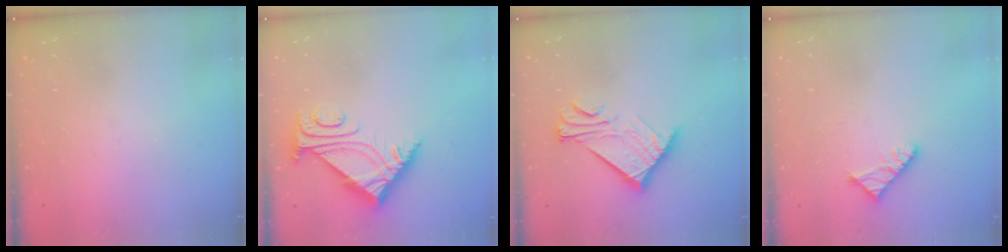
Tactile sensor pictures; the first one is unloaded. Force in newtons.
{"total": 6.6, "press": 6.6, "slide": 0.9}
{"total": 12.0, "press": 12.0, "slide": 0.6}
{"total": 4.4, "press": 4.4, "slide": 0.6}